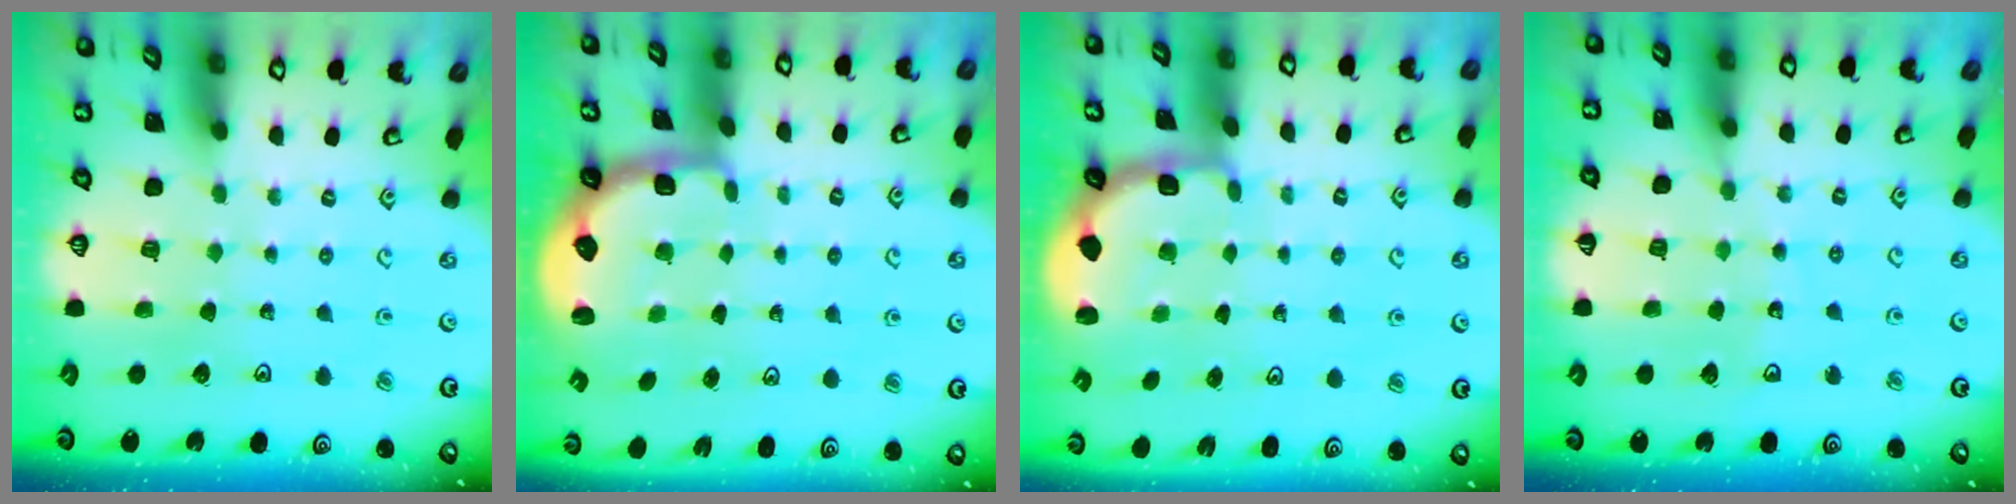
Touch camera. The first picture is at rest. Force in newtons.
{"total": 2.6, "press": 2.1, "slide": 1.7}
{"total": 2.3, "press": 2.2, "slide": 0.6}
{"total": 6.7, "press": 6.3, "slide": 2.3}